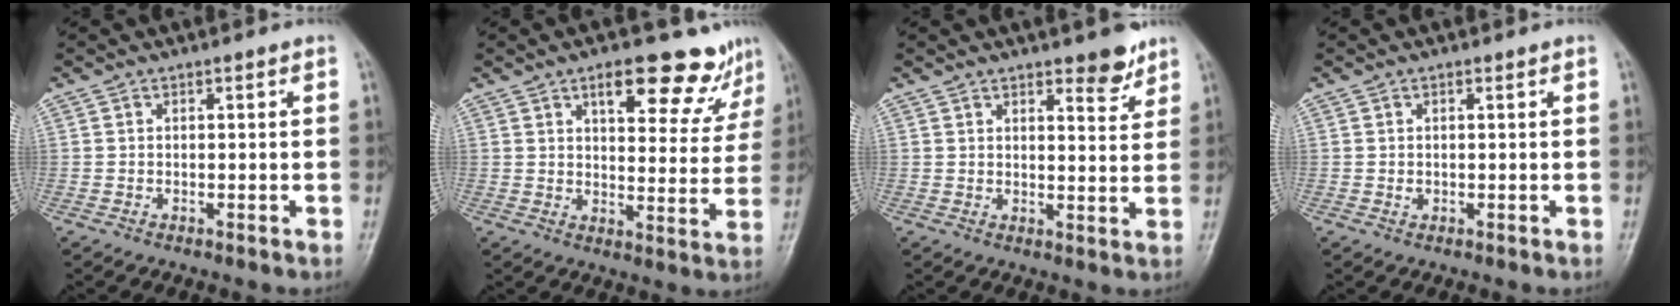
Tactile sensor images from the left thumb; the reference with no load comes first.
{"total": 13.8, "force": [9.3, 5.9, 8.3], "torque": [-0.061, -0.045, 0.118]}
{"total": 5.2, "force": [3.9, 1.6, 3.1], "torque": [-0.025, -0.029, 0.051]}
{"total": 1.2, "force": [0.0, 1.0, 0.7], "torque": [-0.007, 0.000, 0.003]}